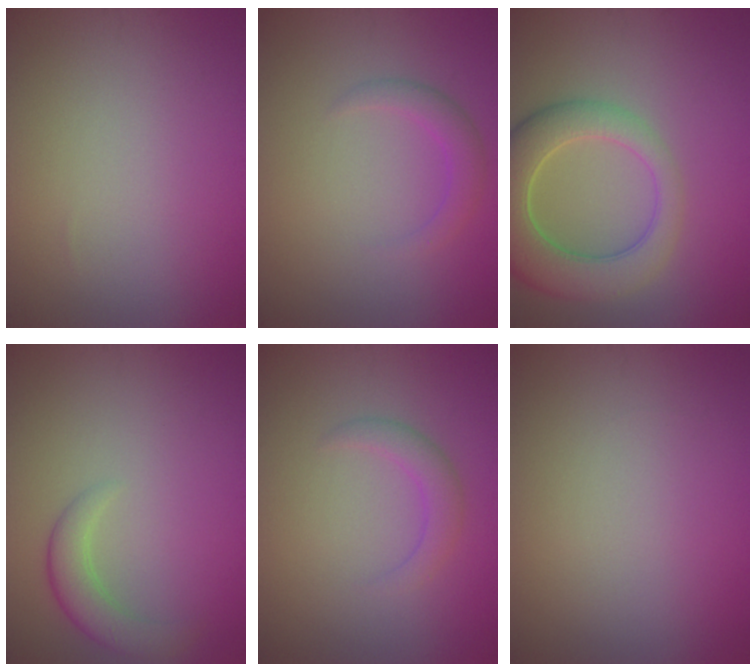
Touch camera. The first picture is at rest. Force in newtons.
{"total": 2.0, "press": 2.0, "slide": 0.1}
{"total": 7.4, "press": 7.4, "slide": 0.7}
{"total": 3.0, "press": 3.0, "slide": 0.2}
{"total": 2.0, "press": 2.0, "slide": 0.1}
{"total": 0.0}